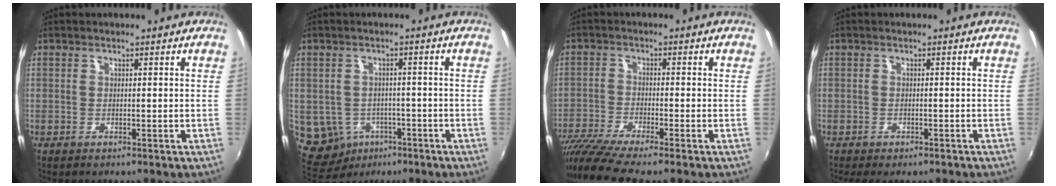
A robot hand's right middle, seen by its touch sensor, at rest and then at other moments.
{"total": 8.1, "force": [-3.3, 6.8, 2.9], "torque": [-0.086, -0.004, -0.033]}
{"total": 9.7, "force": [-8.0, -0.2, 5.5], "torque": [-0.126, -0.038, -0.144]}
{"total": 3.2, "force": [-2.6, 1.0, 1.6], "torque": [-0.042, -0.016, -0.039]}